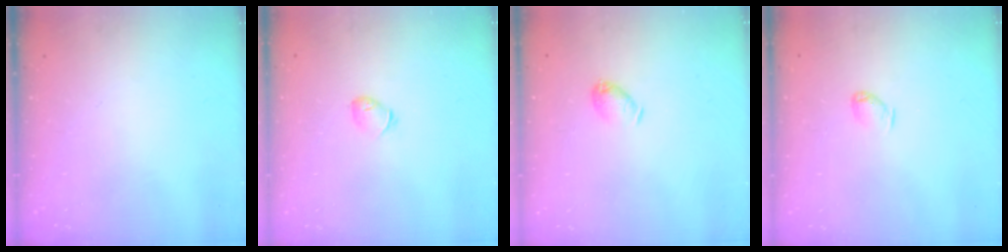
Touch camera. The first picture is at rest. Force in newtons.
{"total": 4.7, "press": 4.6, "slide": 1.0}
{"total": 6.1, "press": 6.1, "slide": 0.5}
{"total": 3.9, "press": 3.8, "slide": 0.5}